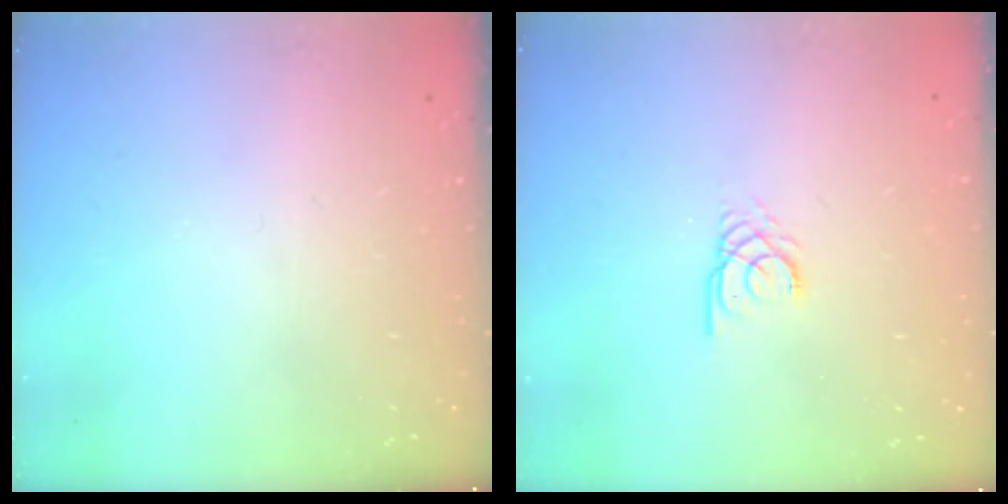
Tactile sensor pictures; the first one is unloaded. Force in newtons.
{"total": 2.4, "press": 2.4, "slide": 0.3}